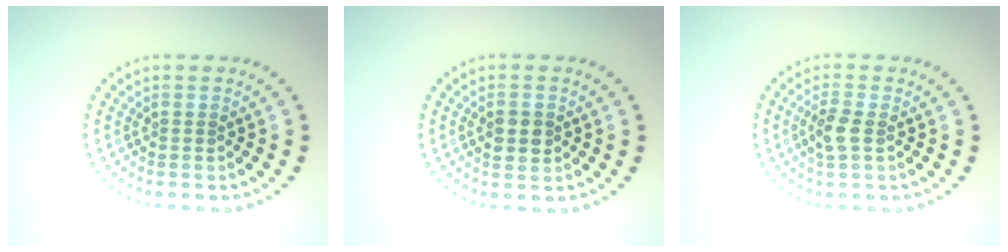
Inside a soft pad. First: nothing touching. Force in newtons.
{"total": 2.7, "press": 2.7, "slide": 0.2}
{"total": 2.0, "press": 2.0, "slide": 0.6}